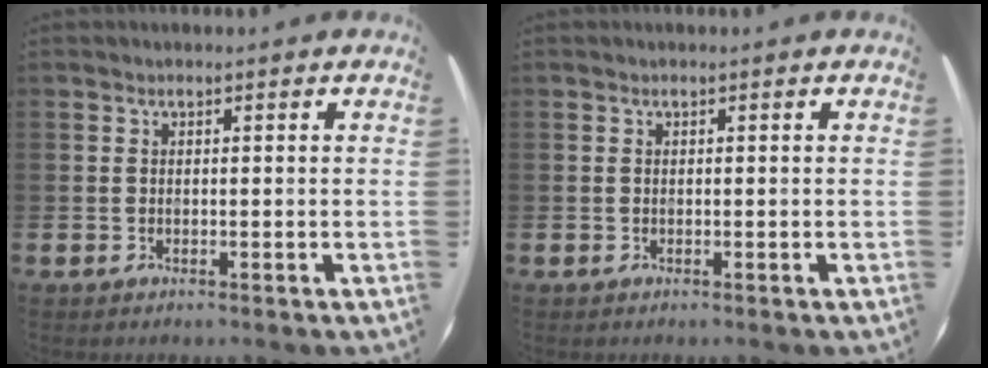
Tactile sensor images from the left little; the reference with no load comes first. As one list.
[{"total": 0.0}]